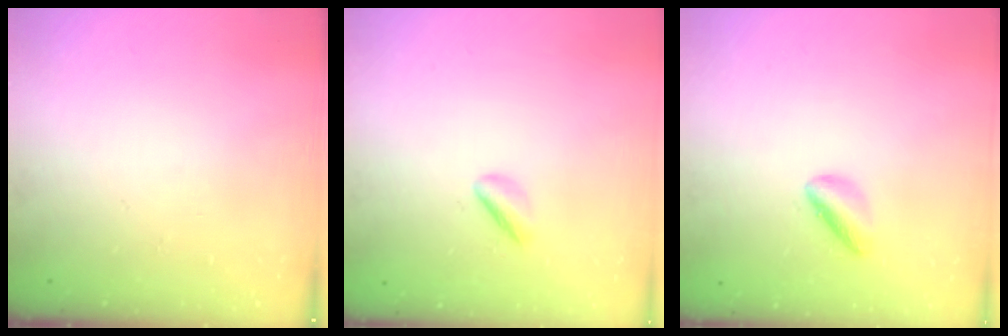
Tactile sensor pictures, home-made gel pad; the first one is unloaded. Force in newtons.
{"total": 2.2, "press": 1.9, "slide": 1.2}
{"total": 2.8, "press": 2.8, "slide": 0.3}